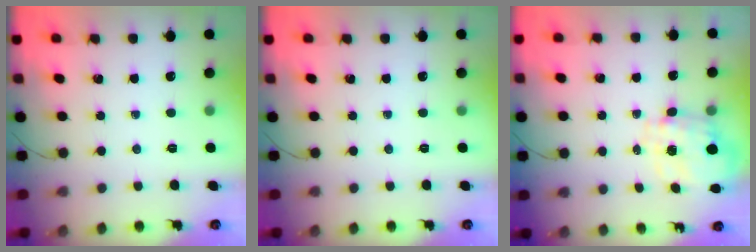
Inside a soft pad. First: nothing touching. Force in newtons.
{"total": 0.0}
{"total": 2.9, "press": 2.7, "slide": 1.2}